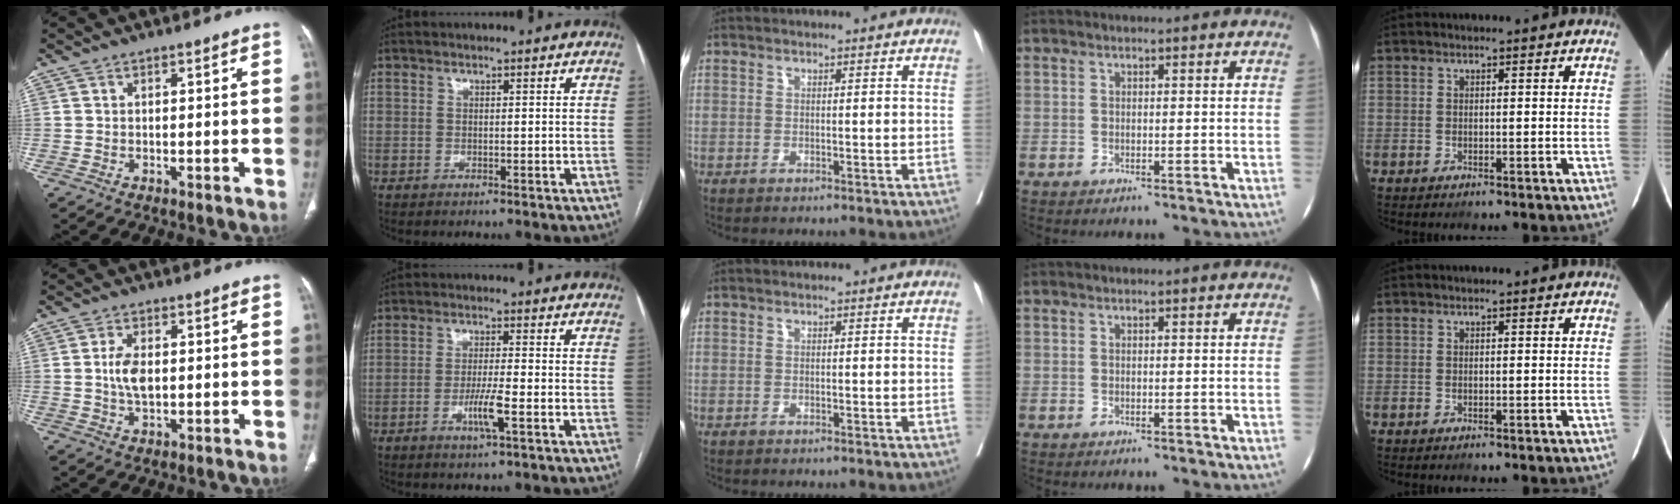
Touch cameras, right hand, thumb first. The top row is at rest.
{"thumb": {"total": 5.1, "force": [0.3, 2.8, 4.3], "torque": [-0.085, -0.001, 0.006]}, "index": {"total": 4.7, "force": [-1.9, 0.0, 4.3], "torque": [-0.081, -0.008, -0.035]}}